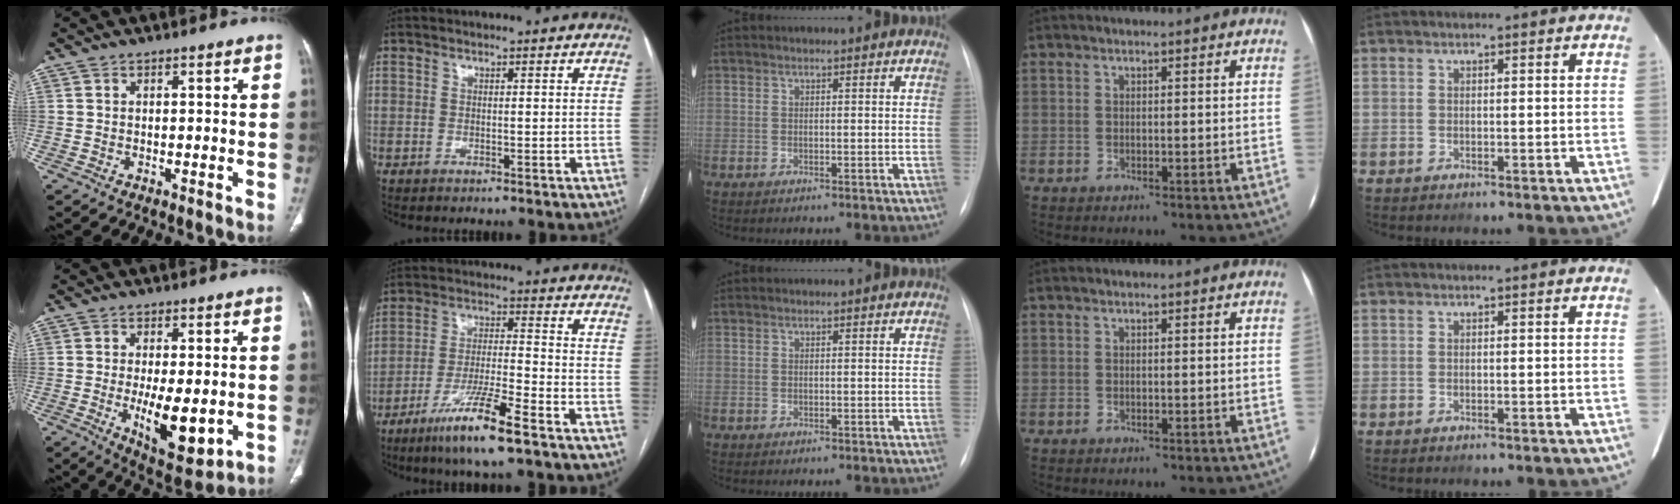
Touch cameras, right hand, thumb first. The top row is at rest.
{"thumb": {"total": 11.2, "force": [-1.8, 4.5, 10.1], "torque": [-0.147, -0.025, -0.017]}, "index": {"total": 11.3, "force": [-7.3, 0.2, 8.7], "torque": [-0.166, -0.025, -0.133]}}